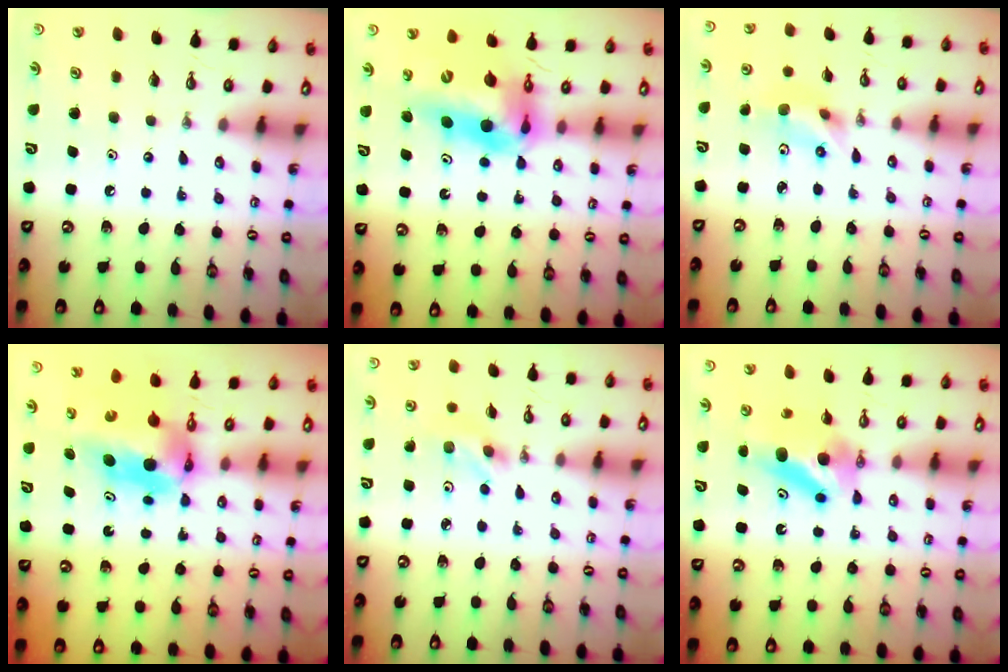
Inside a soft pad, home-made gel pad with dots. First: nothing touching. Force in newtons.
{"total": 15.5, "press": 15.0, "slide": 4.0}
{"total": 5.6, "press": 4.5, "slide": 3.3}
{"total": 5.6, "press": 5.6, "slide": 0.3}
{"total": 3.0, "press": 3.0, "slide": 0.4}
{"total": 6.7, "press": 6.6, "slide": 1.3}